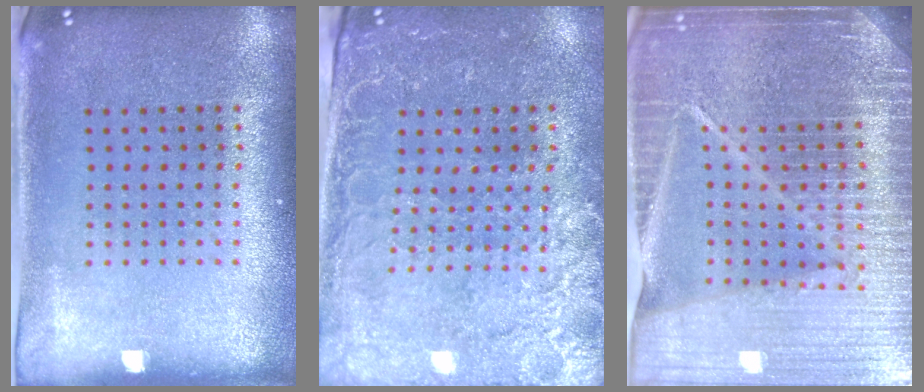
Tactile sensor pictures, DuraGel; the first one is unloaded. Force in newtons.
{"total": 3.1, "press": 2.9, "slide": 1.1}
{"total": 6.6, "press": 5.7, "slide": 3.4}